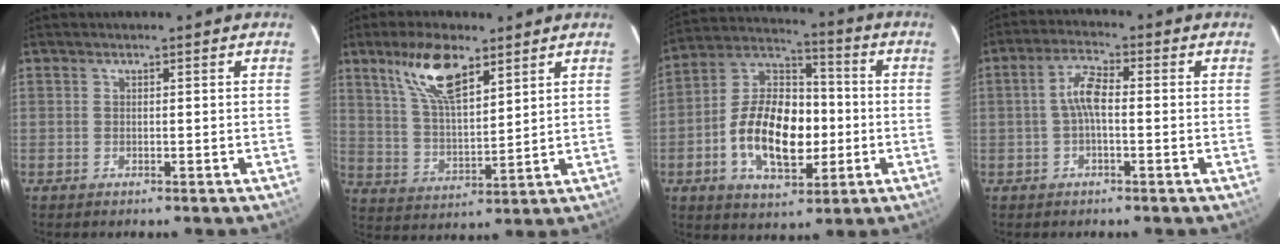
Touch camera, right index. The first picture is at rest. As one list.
[{"total": 12.0, "force": [7.4, 4.2, 8.5], "torque": [-0.160, 0.013, 0.148]}, {"total": 16.9, "force": [-3.4, 9.7, 13.4], "torque": [-0.258, 0.020, -0.053]}, {"total": 4.9, "force": [-0.5, 1.6, 4.6], "torque": [-0.096, 0.015, -0.009]}]